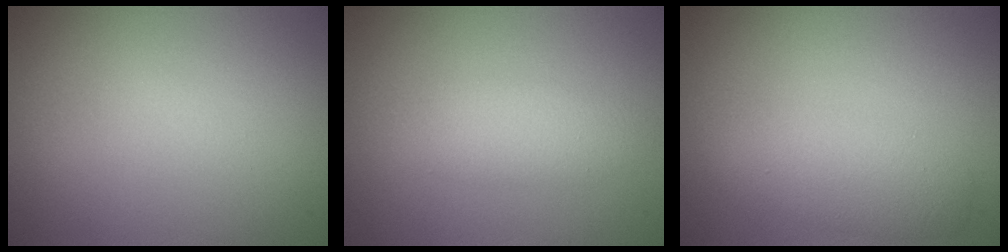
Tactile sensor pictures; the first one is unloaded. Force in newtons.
{"total": 2.3, "press": 2.3, "slide": 0.1}
{"total": 3.0, "press": 3.0, "slide": 0.1}